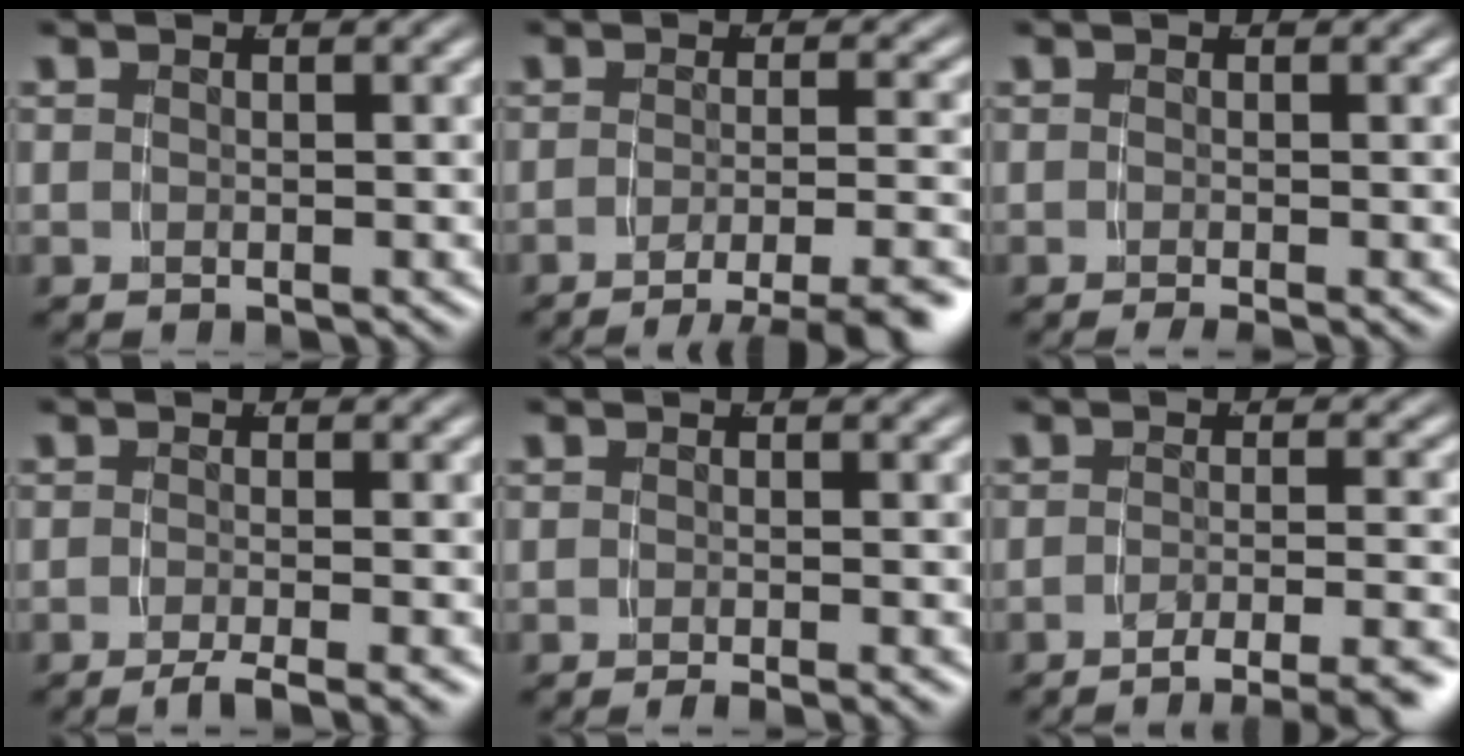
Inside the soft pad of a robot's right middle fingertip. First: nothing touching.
{"total": 7.1, "force": [-5.2, 1.7, 4.5], "torque": [-0.055, -0.011, -0.078]}
{"total": 0.9, "force": [-0.7, -0.1, 0.5], "torque": [-0.001, 0.005, -0.014]}
{"total": 3.3, "force": [-2.8, 0.4, 1.7], "torque": [-0.023, 0.003, -0.049]}
{"total": 1.4, "force": [-1.2, 0.0, 0.8], "torque": [-0.001, 0.009, -0.025]}
{"total": 6.8, "force": [-5.6, 1.4, 3.6], "torque": [-0.048, -0.010, -0.084]}